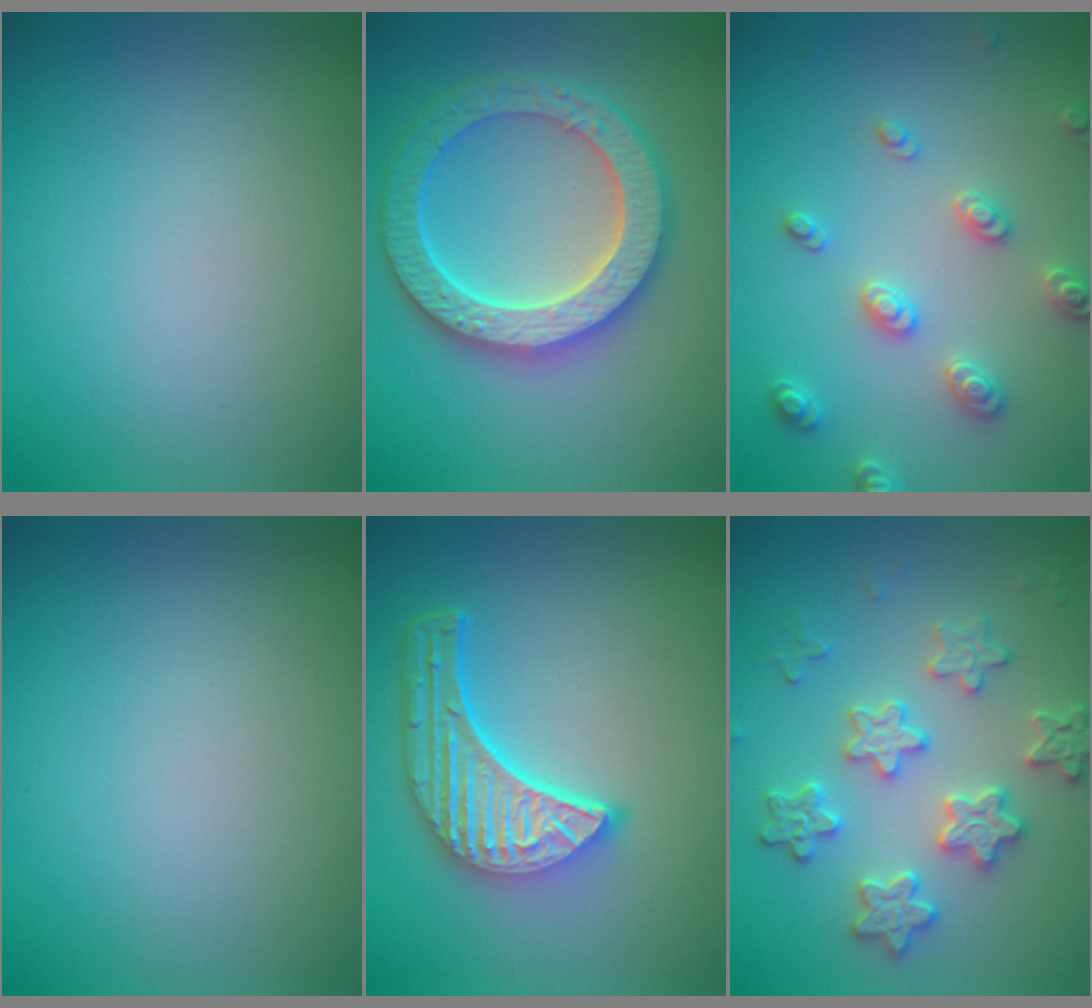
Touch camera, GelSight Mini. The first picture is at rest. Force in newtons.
{"total": 6.4, "press": 6.3, "slide": 1.4}
{"total": 2.7, "press": 2.7, "slide": 0.4}
{"total": 0.0}
{"total": 5.7, "press": 4.5, "slide": 3.6}
{"total": 3.8, "press": 3.8, "slide": 0.3}